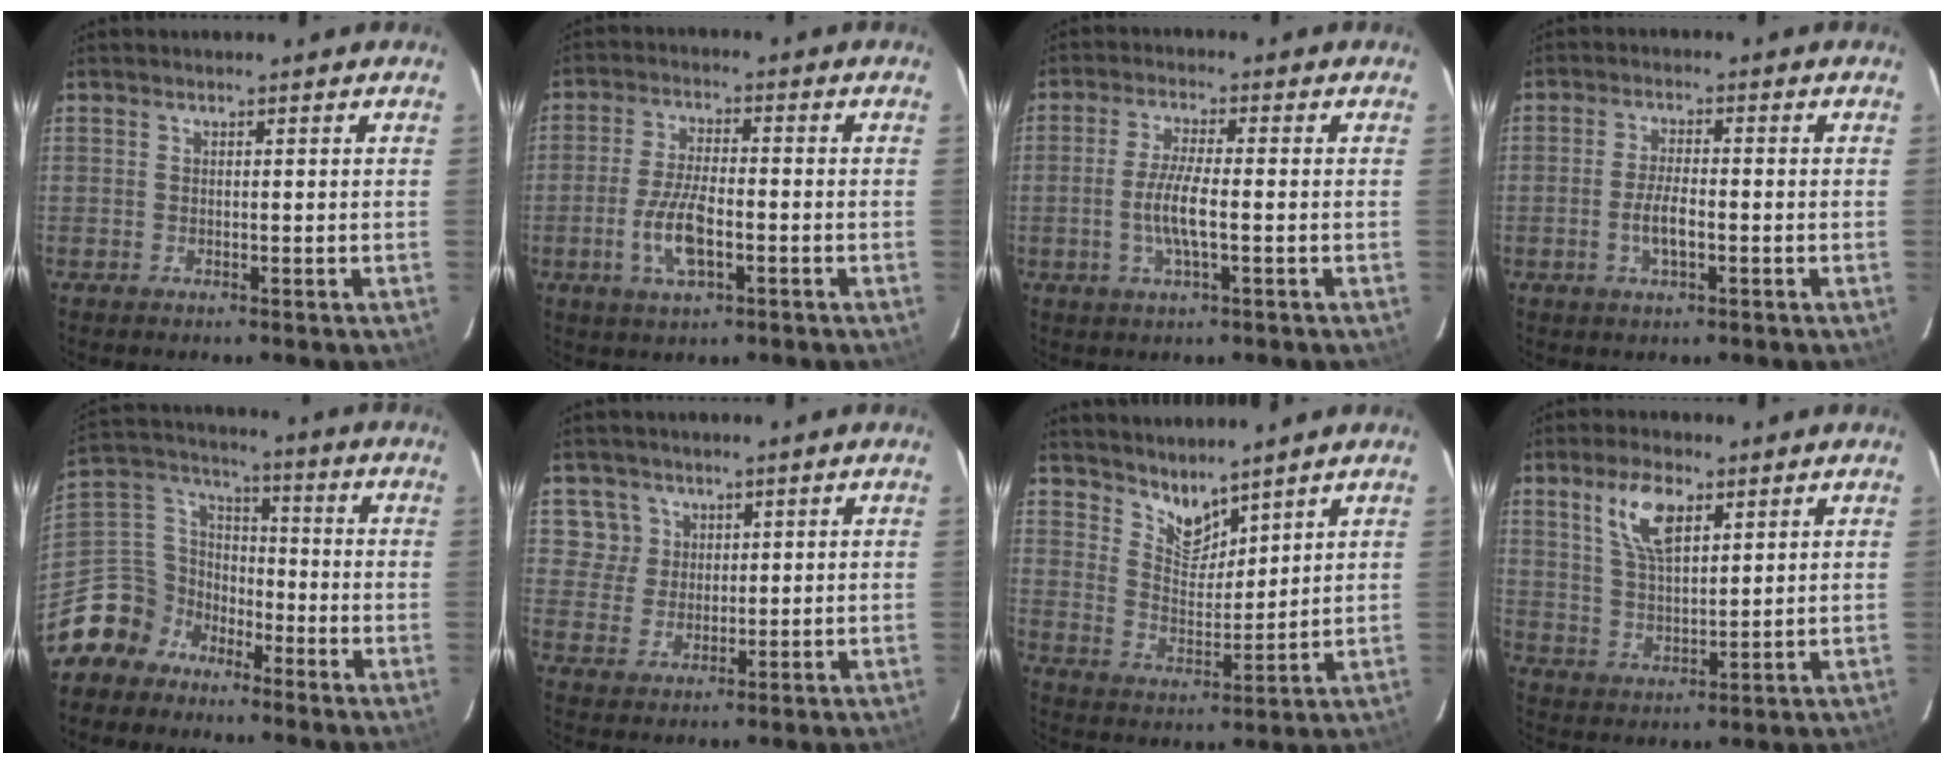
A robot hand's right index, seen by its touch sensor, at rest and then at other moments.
{"total": 8.1, "force": [-2.9, 3.0, 6.9], "torque": [-0.145, -0.001, -0.055]}
{"total": 6.2, "force": [-1.5, 1.0, 6.0], "torque": [-0.120, -0.001, -0.032]}
{"total": 4.6, "force": [-1.7, 1.4, 4.0], "torque": [-0.084, 0.002, -0.032]}
{"total": 11.3, "force": [-8.3, 7.7, 1.2], "torque": [-0.058, 0.051, -0.164]}
{"total": 4.6, "force": [1.8, 4.3, 0.2], "torque": [0.013, 0.020, 0.035]}
{"total": 6.5, "force": [5.8, 2.3, 2.1], "torque": [-0.027, -0.003, 0.110]}
{"total": 8.6, "force": [4.3, 3.7, 6.4], "torque": [-0.124, 0.012, 0.086]}